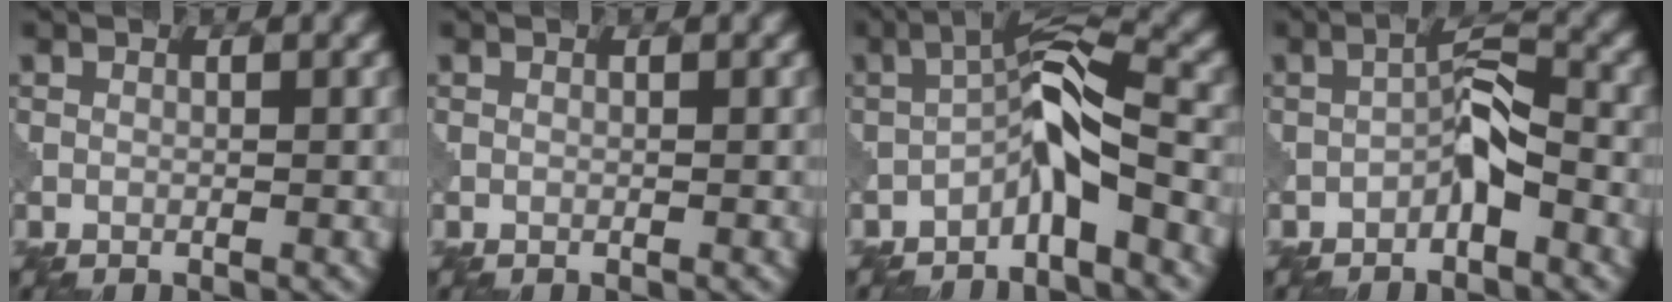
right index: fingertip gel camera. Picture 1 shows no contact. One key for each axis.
{"total": 0.0}
{"total": 5.1, "fx": -2.5, "fy": 1.1, "fz": 4.3, "tx": -0.076, "ty": 0.022, "tz": -0.053}
{"total": 3.2, "fx": -1.7, "fy": 1.0, "fz": 2.6, "tx": -0.043, "ty": 0.014, "tz": -0.036}